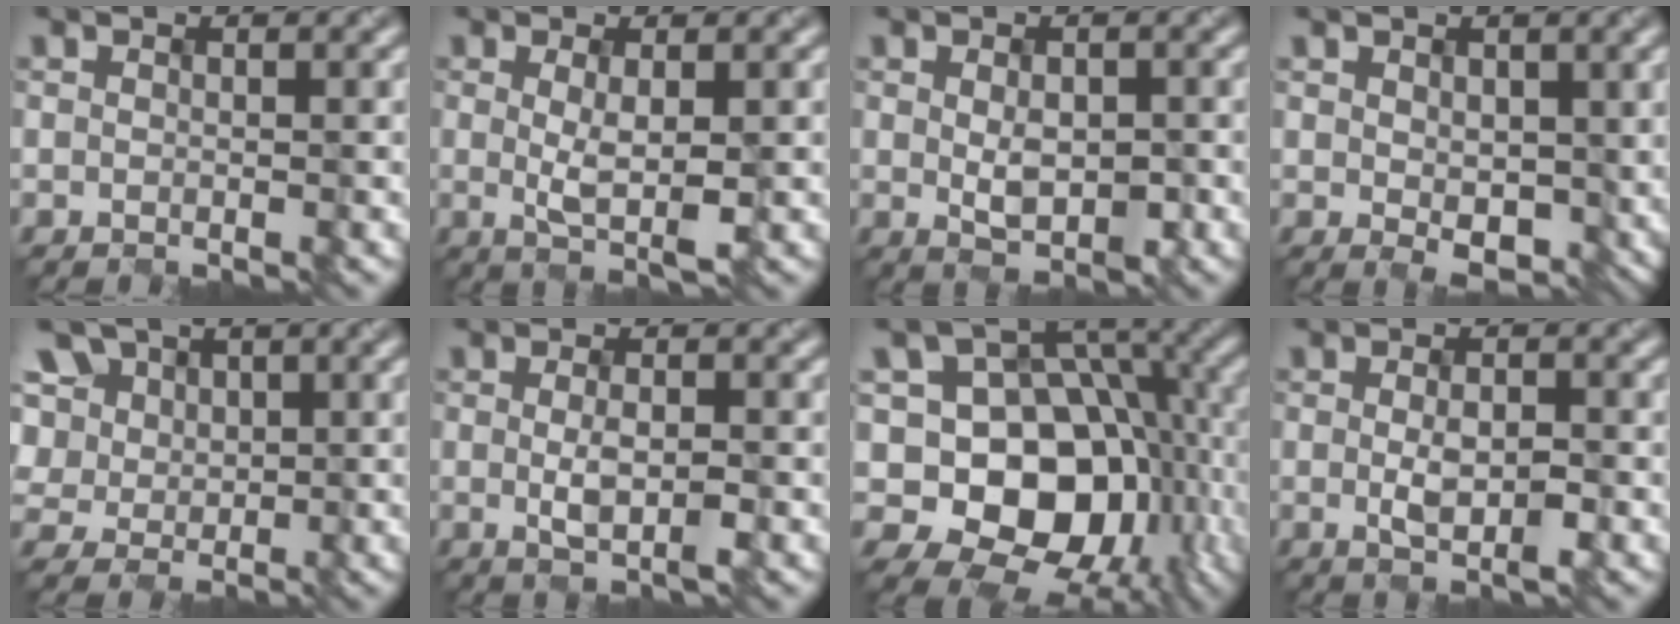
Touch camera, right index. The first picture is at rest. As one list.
[{"total": 2.9, "force": [-0.4, 0.7, 2.8], "torque": [-0.060, -0.007, 0.004]}, {"total": 2.6, "force": [-0.5, 1.4, 2.2], "torque": [-0.042, -0.004, 0.003]}, {"total": 3.0, "force": [0.3, 1.8, 2.4], "torque": [-0.047, -0.006, 0.018]}, {"total": 7.0, "force": [2.7, 5.8, 2.9], "torque": [-0.083, 0.022, 0.042]}, {"total": 2.4, "force": [-0.8, 0.6, 2.2], "torque": [-0.047, -0.004, -0.007]}, {"total": 12.2, "force": [-1.9, 9.2, 7.7], "torque": [-0.098, 0.001, -0.025]}, {"total": 2.9, "force": [-0.9, 1.1, 2.6], "torque": [-0.055, -0.003, -0.009]}]